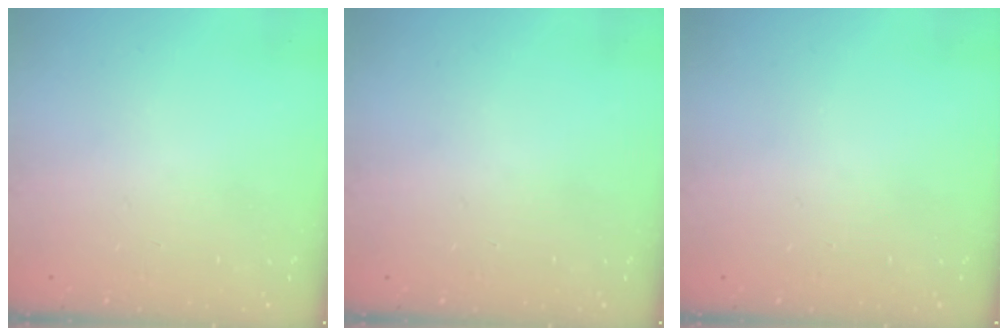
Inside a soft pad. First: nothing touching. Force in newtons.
{"total": 0.0}
{"total": 0.0}